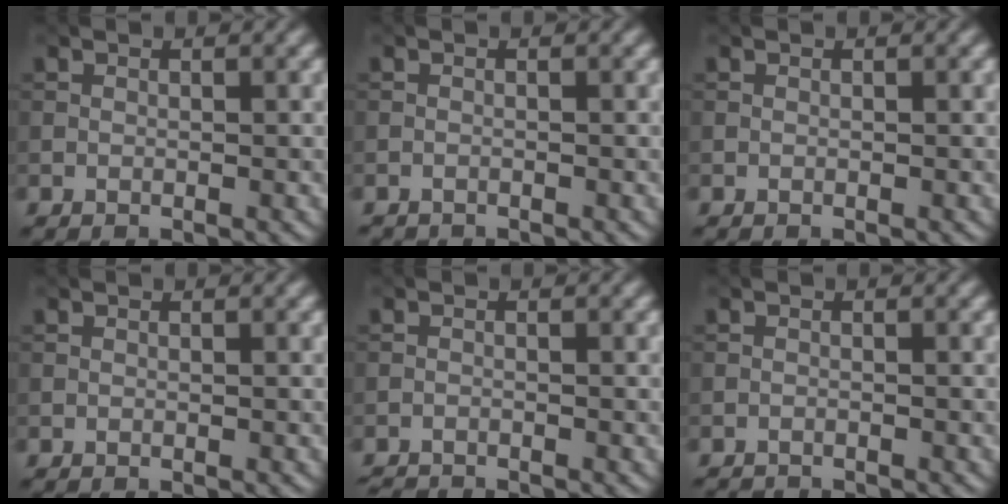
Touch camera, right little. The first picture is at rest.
{"total": 0.8, "force": [-0.8, 0.0, -0.1], "torque": [0.003, -0.005, -0.017]}
{"total": 0.0}
{"total": 0.0}
{"total": 1.8, "force": [-1.8, 0.1, 0.2], "torque": [-0.004, -0.009, -0.036]}
{"total": 1.8, "force": [-1.7, 0.2, 0.2], "torque": [0.002, -0.009, -0.031]}